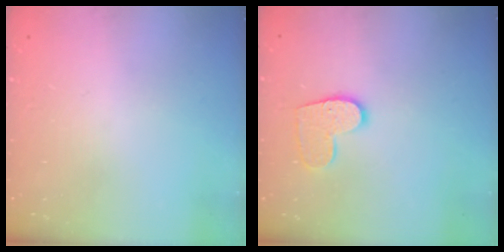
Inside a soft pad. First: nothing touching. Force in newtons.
{"total": 10.0, "press": 10.0, "slide": 0.6}